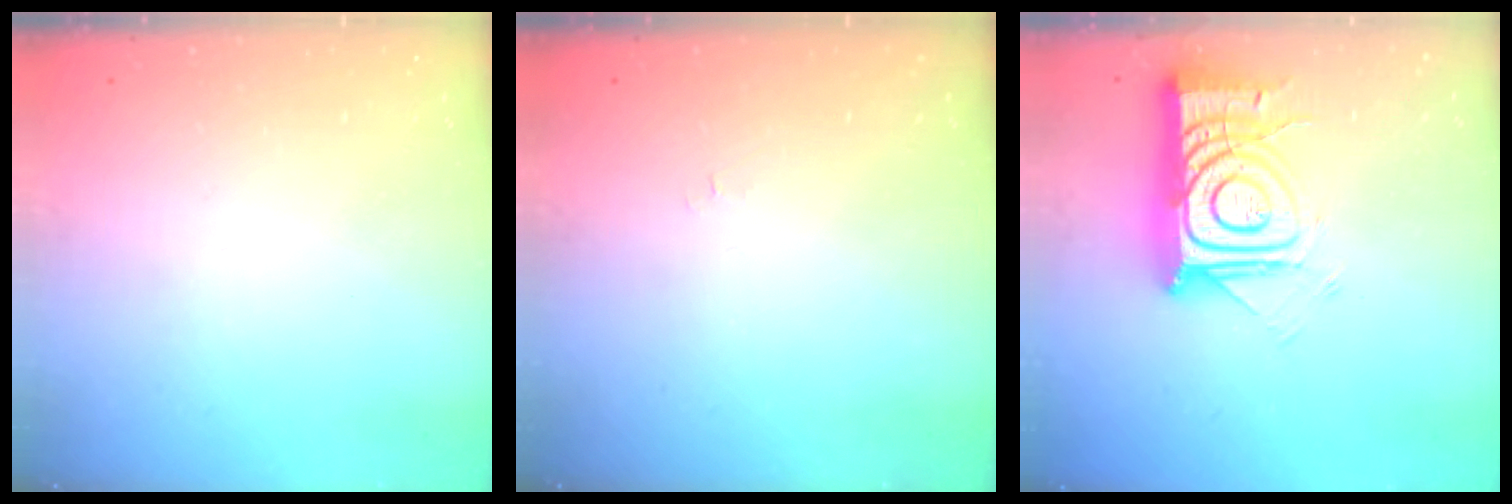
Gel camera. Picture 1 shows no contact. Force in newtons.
{"total": 3.1, "press": 3.1, "slide": 0.5}
{"total": 16.3, "press": 16.3, "slide": 1.5}